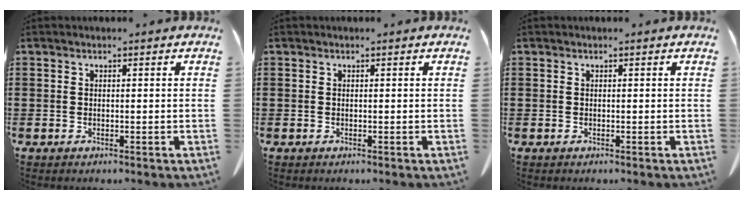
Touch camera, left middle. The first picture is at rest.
{"total": 0.0}
{"total": 0.0}